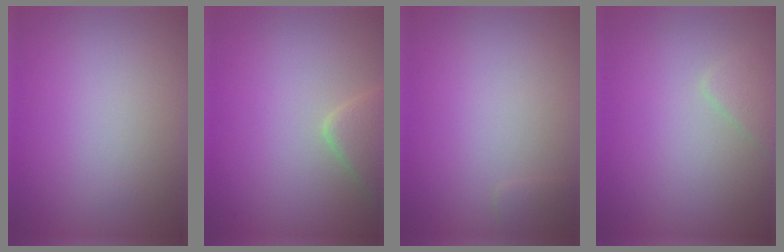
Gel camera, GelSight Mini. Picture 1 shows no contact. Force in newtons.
{"total": 2.8, "press": 2.8, "slide": 0.2}
{"total": 0.8, "press": 0.8, "slide": 0.1}
{"total": 1.2, "press": 1.2, "slide": 0.0}